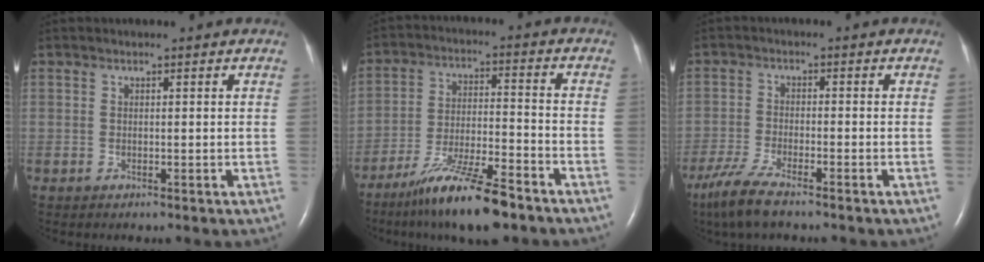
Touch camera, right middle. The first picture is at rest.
{"total": 12.6, "force": [-9.3, 1.2, 8.4], "torque": [-0.157, -0.023, -0.162]}
{"total": 6.4, "force": [-4.8, 0.7, 4.2], "torque": [-0.094, -0.018, -0.090]}